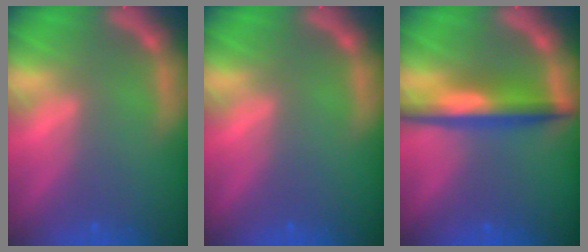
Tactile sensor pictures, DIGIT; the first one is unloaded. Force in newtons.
{"total": 0.0}
{"total": 5.5}